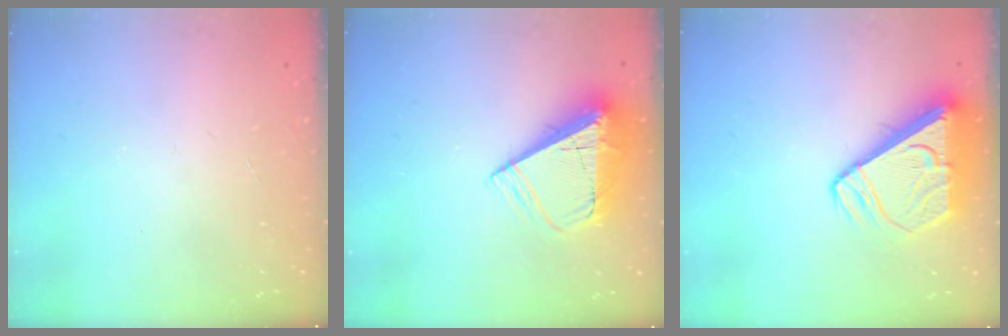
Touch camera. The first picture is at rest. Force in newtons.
{"total": 12.0, "press": 11.9, "slide": 0.8}
{"total": 11.0, "press": 11.0, "slide": 1.1}